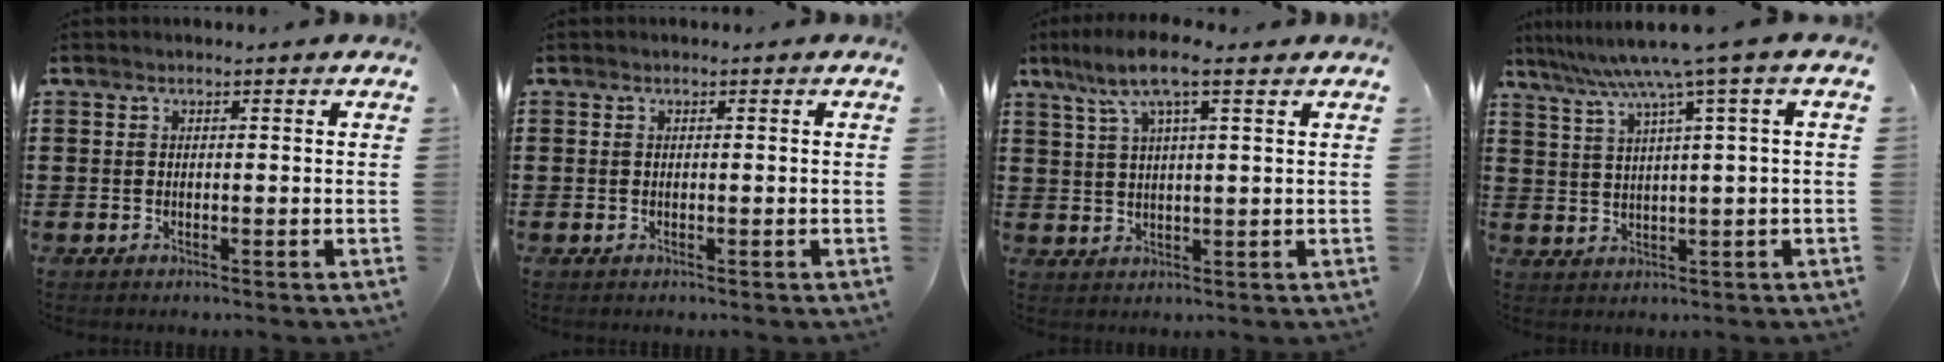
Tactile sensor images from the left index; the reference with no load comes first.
{"total": 0.0}
{"total": 7.3, "force": [4.5, 1.0, 5.7], "torque": [-0.122, 0.002, 0.076]}
{"total": 7.1, "force": [3.8, -0.8, 5.9], "torque": [-0.125, -0.023, 0.059]}